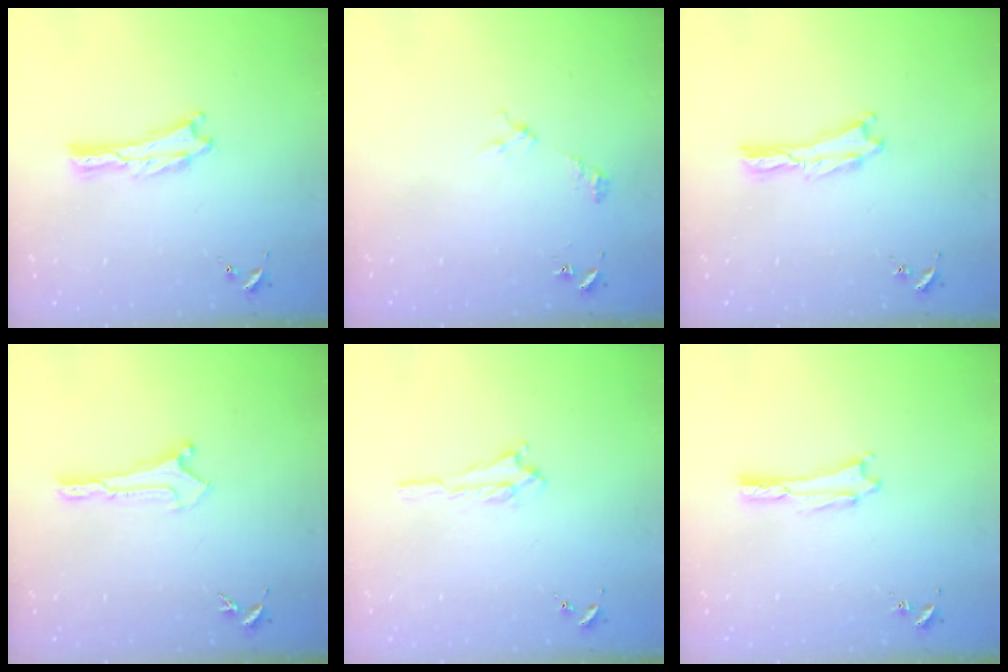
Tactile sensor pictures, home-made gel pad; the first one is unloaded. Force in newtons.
{"total": 2.2, "press": 2.2, "slide": 0.3}
{"total": 0.0}
{"total": 0.0}
{"total": 0.7, "press": 0.7, "slide": 0.2}
{"total": 1.1, "press": 1.1, "slide": 0.1}